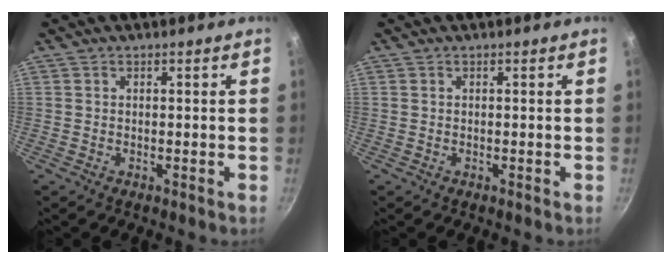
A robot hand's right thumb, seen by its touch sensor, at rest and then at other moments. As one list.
[{"total": 0.0}]